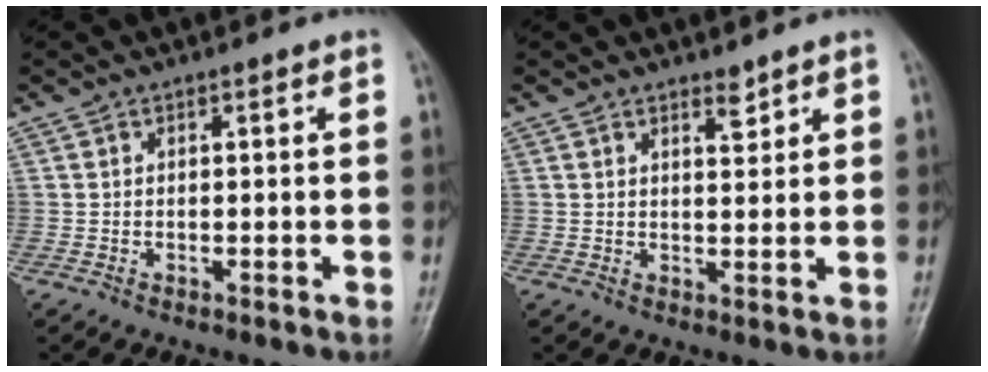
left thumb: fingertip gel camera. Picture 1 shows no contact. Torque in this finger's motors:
{"motor_torque": [-0.46, 0.23, -0.22, 0.01, 0.06]}